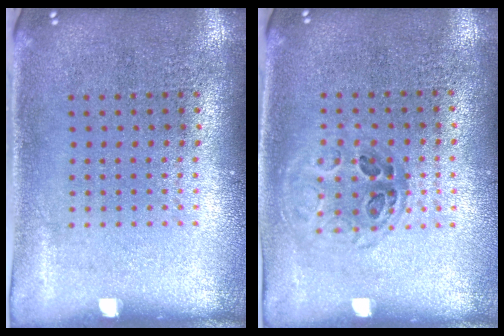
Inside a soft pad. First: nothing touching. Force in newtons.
{"total": 0.9, "press": 0.9, "slide": 0.2}